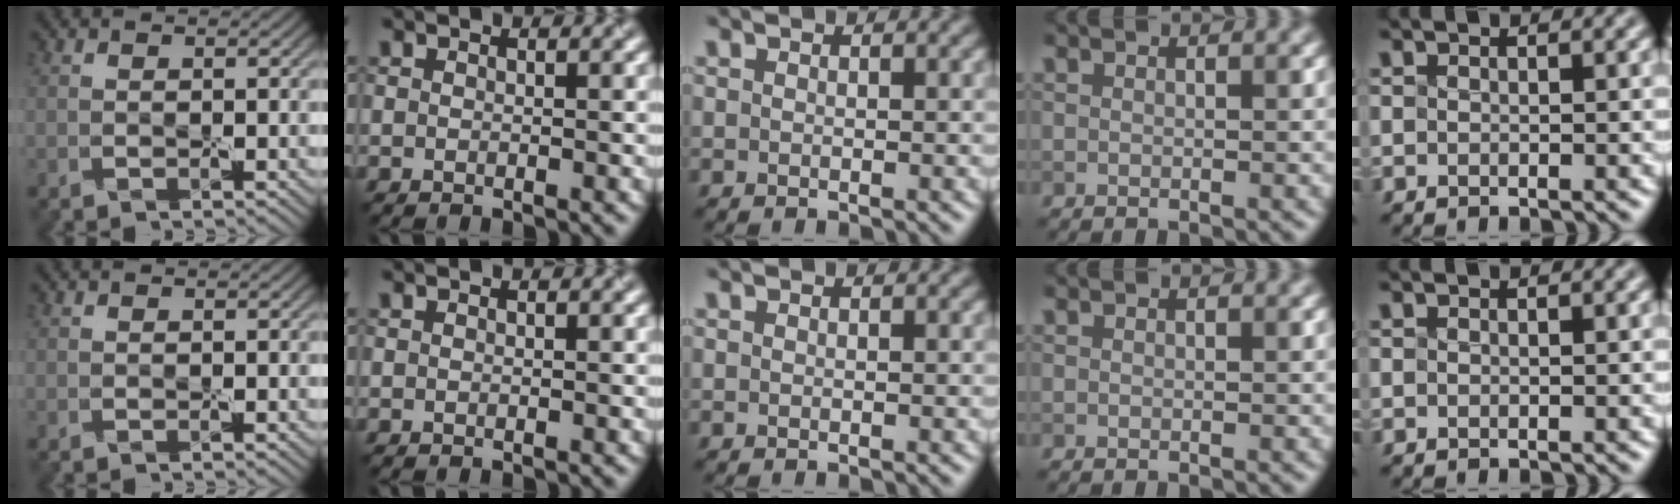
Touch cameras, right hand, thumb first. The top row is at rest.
{}